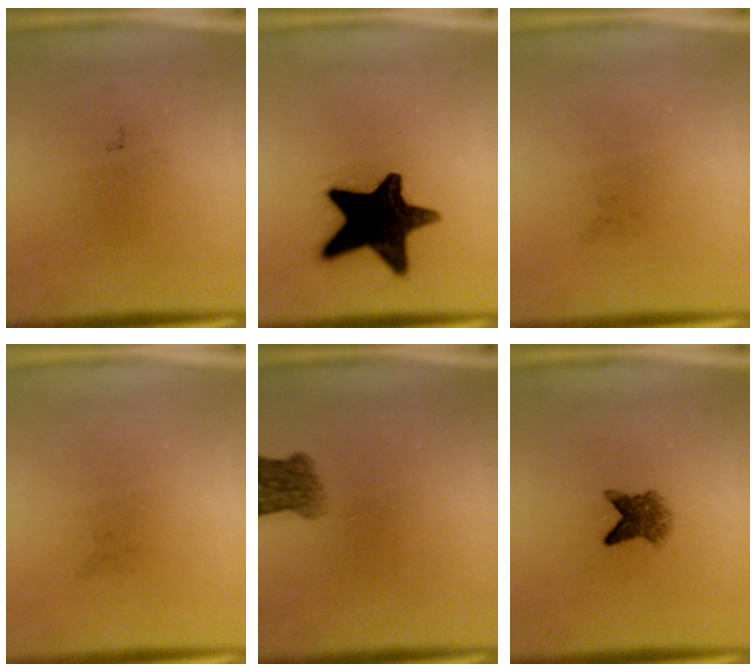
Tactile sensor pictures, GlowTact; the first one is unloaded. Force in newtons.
{"total": 16.9}
{"total": 0.0}
{"total": 0.0}
{"total": 4.0}
{"total": 3.6}